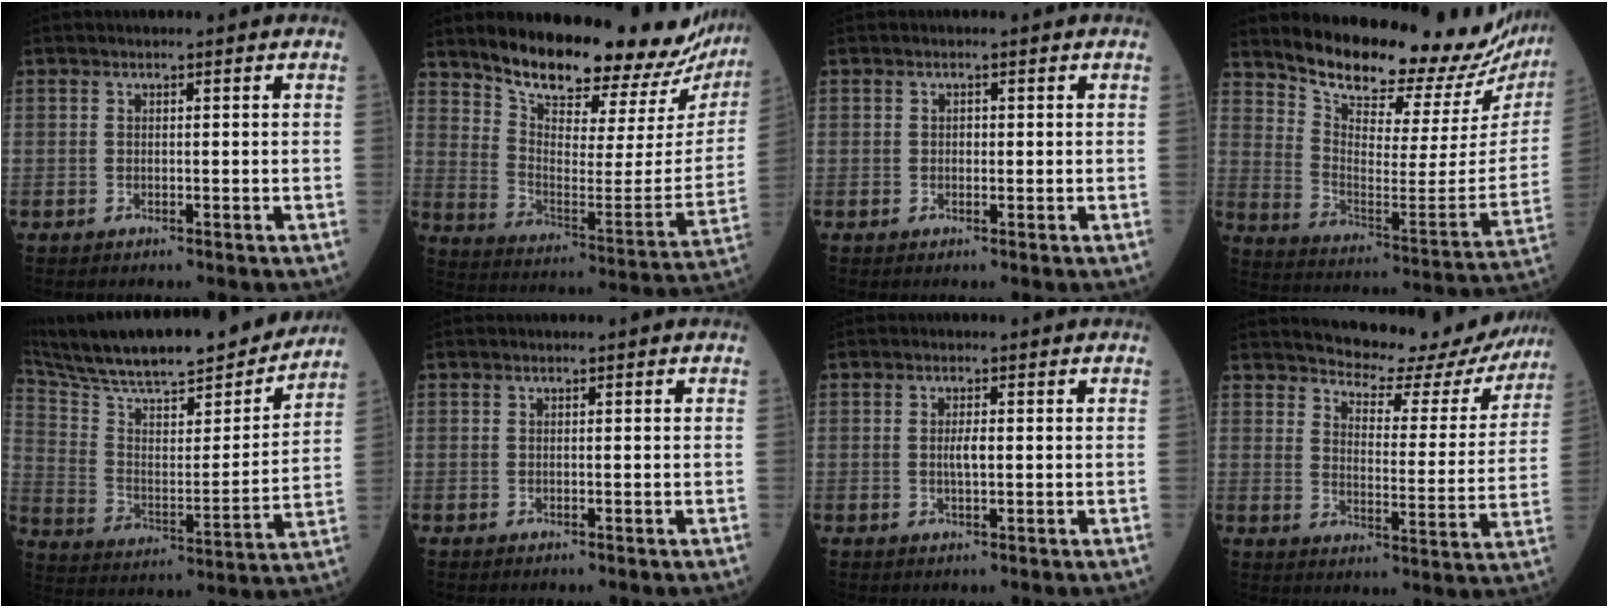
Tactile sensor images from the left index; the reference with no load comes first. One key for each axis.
{"total": 25.3, "fx": 21.7, "fy": 7.7, "fz": 10.4, "tx": -0.160, "ty": -0.042, "tz": 0.294}
{"total": 0.6, "fx": 0.1, "fy": 0.4, "fz": 0.3, "tx": -0.006, "ty": 0.001, "tz": 0.001}
{"total": 24.1, "fx": 22.5, "fy": 4.5, "fz": 7.3, "tx": -0.120, "ty": -0.104, "tz": 0.302}
{"total": 27.9, "fx": 24.4, "fy": 4.5, "fz": 12.7, "tx": -0.225, "ty": -0.016, "tz": 0.356}
{"total": 0.0}
{"total": 1.7, "fx": 0.1, "fy": 0.4, "fz": 1.7, "tx": -0.036, "ty": 0.000, "tz": 0.003}
{"total": 17.0, "fx": 16.0, "fy": 4.0, "fz": 4.0, "tx": -0.038, "ty": -0.043, "tz": 0.184}